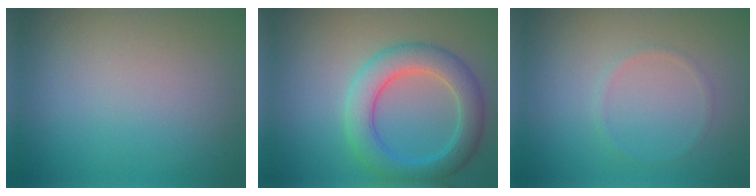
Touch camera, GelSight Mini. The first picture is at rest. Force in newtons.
{"total": 5.0, "press": 5.0, "slide": 0.0}
{"total": 0.7, "press": 0.7, "slide": 0.1}